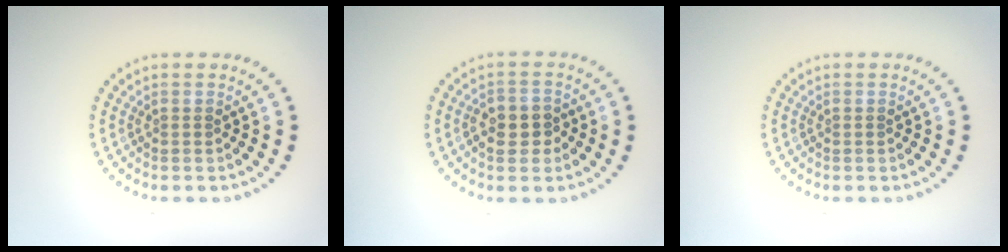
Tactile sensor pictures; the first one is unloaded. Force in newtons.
{"total": 2.8, "press": 2.7, "slide": 0.6}
{"total": 0.0}